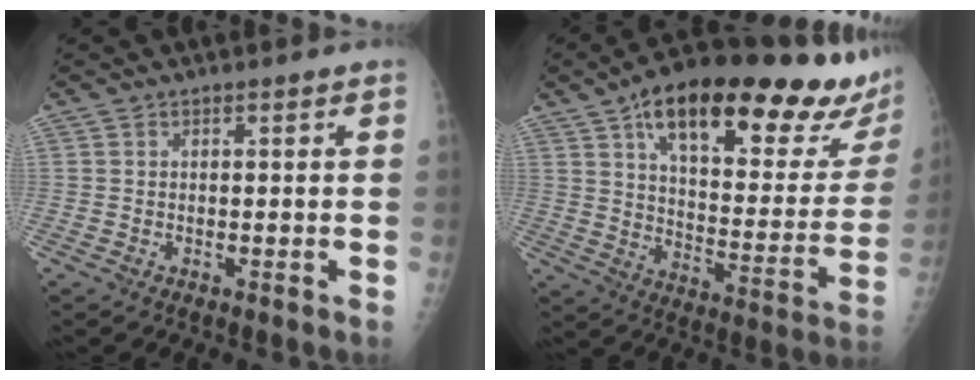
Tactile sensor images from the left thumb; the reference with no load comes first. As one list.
[{"total": 31.8, "force": [20.0, 10.2, 22.5], "torque": [-0.291, -0.044, 0.285]}]